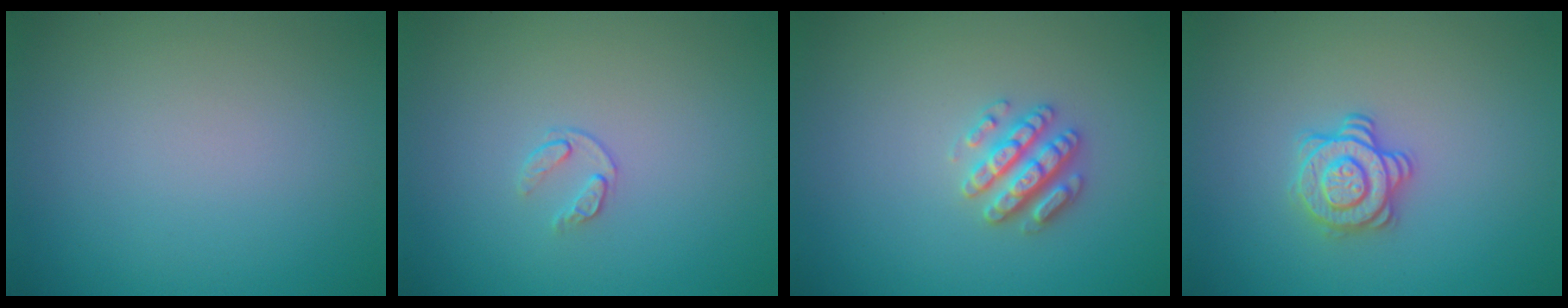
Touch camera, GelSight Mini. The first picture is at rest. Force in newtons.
{"total": 0.9, "press": 0.5, "slide": 0.8}
{"total": 2.8, "press": 2.8, "slide": 0.3}
{"total": 2.9, "press": 2.6, "slide": 1.2}